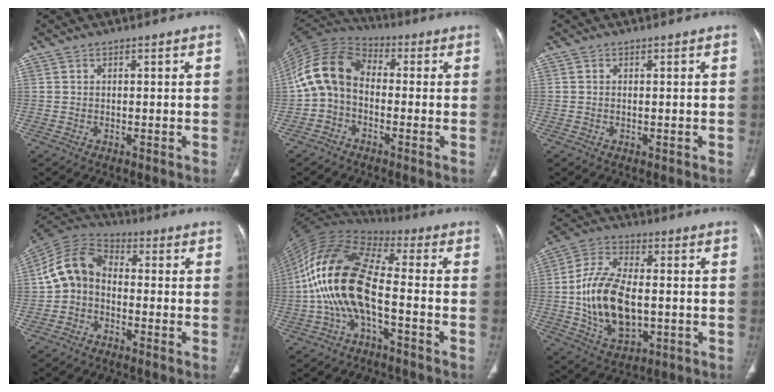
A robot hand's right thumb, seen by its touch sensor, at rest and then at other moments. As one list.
[{"total": 11.1, "force": [-1.1, 8.1, 7.6], "torque": [-0.144, 0.036, -0.040]}, {"total": 0.0}, {"total": 9.2, "force": [-1.3, 7.0, 5.8], "torque": [-0.107, 0.034, -0.043]}, {"total": 16.2, "force": [-3.4, 7.1, 14.2], "torque": [-0.289, 0.052, -0.072]}, {"total": 16.5, "force": [-1.4, 9.3, 13.6], "torque": [-0.254, 0.010, -0.019]}]